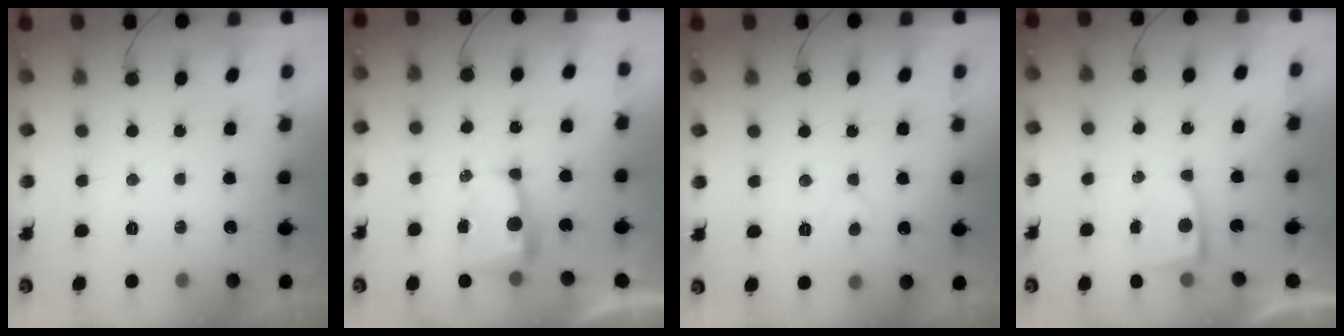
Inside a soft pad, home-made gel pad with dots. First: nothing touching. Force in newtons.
{"total": 6.2, "press": 6.2, "slide": 0.4}
{"total": 4.4, "press": 4.4, "slide": 0.4}
{"total": 3.0, "press": 3.0, "slide": 0.4}